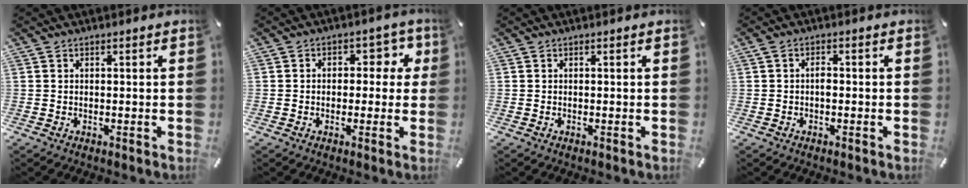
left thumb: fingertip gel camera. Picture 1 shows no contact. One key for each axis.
{"total": 5.9, "fx": 0.8, "fy": 4.5, "fz": 3.7, "tx": -0.039, "ty": 0.000, "tz": 0.005}
{"total": 0.0}
{"total": 2.1, "fx": -0.6, "fy": 1.2, "fz": 1.7, "tx": -0.032, "ty": 0.004, "tz": -0.011}